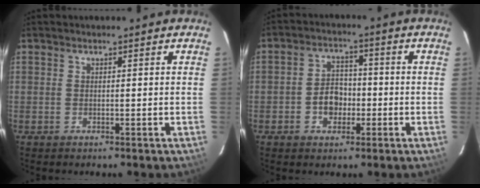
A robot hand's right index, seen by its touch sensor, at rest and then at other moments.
{"total": 5.7, "force": [-1.7, 4.4, 3.2], "torque": [-0.062, 0.015, -0.025]}